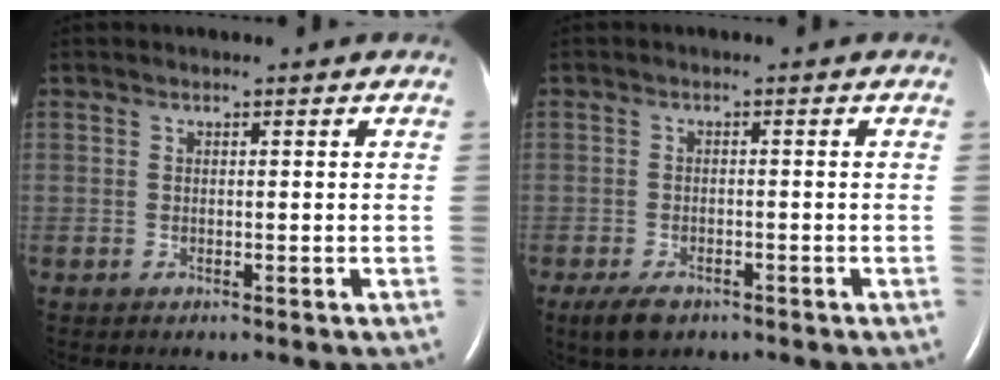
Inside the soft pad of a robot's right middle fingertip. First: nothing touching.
{"total": 3.9, "force": [-2.6, 1.9, 2.2], "torque": [-0.050, -0.006, -0.040]}